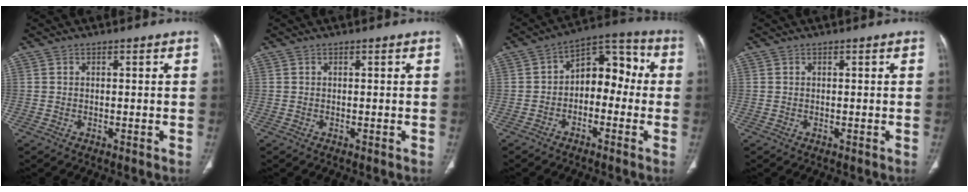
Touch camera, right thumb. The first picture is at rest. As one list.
[{"total": 0.0}, {"total": 10.5, "force": [-0.8, 6.9, 7.8], "torque": [-0.071, 0.049, -0.031]}, {"total": 0.0}]